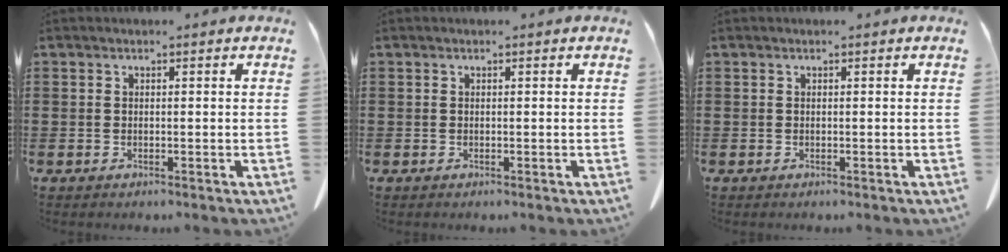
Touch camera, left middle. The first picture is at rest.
{"total": 0.0}
{"total": 0.0}